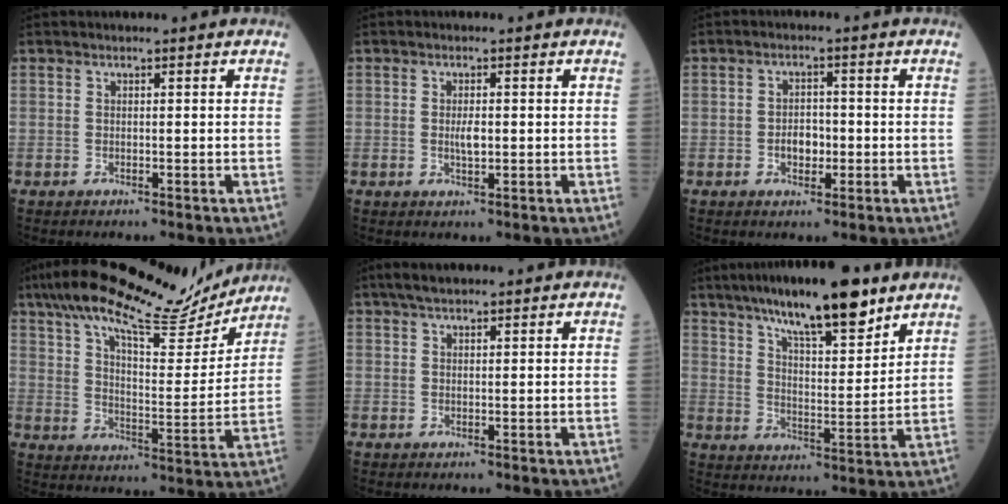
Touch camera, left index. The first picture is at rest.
{"total": 2.2, "force": [-0.1, 0.7, 2.1], "torque": [-0.043, -0.002, 0.001]}
{"total": 3.4, "force": [-0.9, 2.2, 2.5], "torque": [-0.041, 0.005, -0.014]}
{"total": 21.7, "force": [18.2, 4.3, 11.0], "torque": [-0.186, 0.015, 0.268]}
{"total": 4.1, "force": [3.2, 1.0, 2.3], "torque": [-0.043, 0.027, 0.056]}
{"total": 14.6, "force": [10.6, 2.8, 9.6], "torque": [-0.157, 0.005, 0.176]}